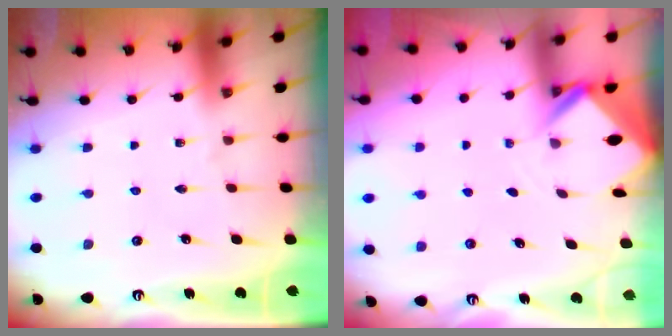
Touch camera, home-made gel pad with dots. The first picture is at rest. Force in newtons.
{"total": 2.7, "press": 2.7, "slide": 0.2}